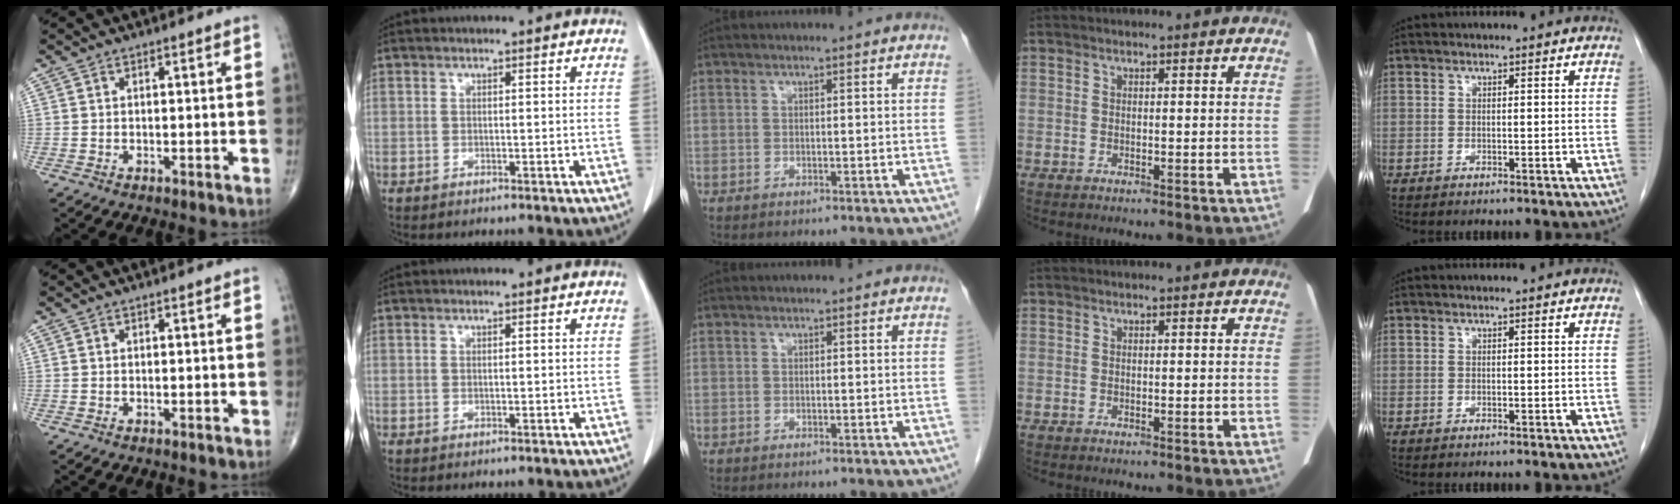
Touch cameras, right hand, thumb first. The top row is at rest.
{}